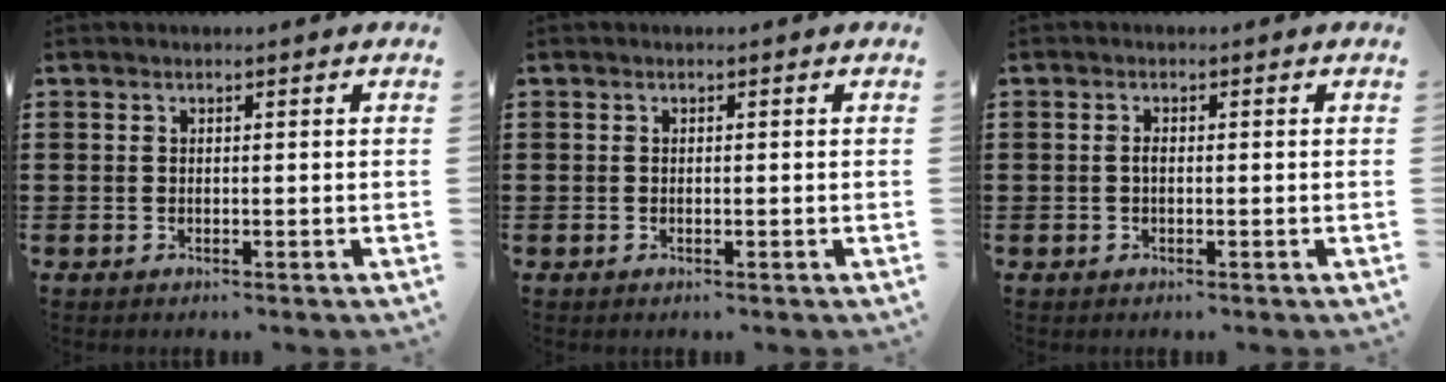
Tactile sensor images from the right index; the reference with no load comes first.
{"total": 0.0}
{"total": 0.9, "force": [-0.2, 0.3, 0.9], "torque": [-0.017, -0.004, -0.003]}